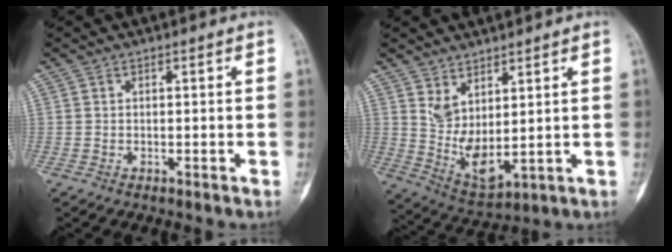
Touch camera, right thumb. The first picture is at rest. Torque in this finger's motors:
{"motor_torque": [0.77, 0.92, 0.06, 0.08, 0.21]}